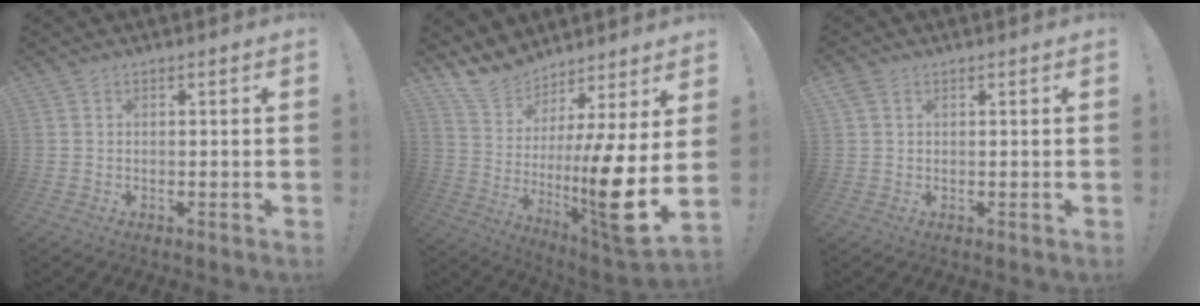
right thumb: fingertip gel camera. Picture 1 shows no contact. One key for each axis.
{"total": 13.0, "fx": 3.2, "fy": 1.1, "fz": 12.6, "tx": -0.226, "ty": -0.081, "tz": 0.058}
{"total": 2.1, "fx": 1.1, "fy": 1.3, "fz": 1.2, "tx": -0.020, "ty": 0.002, "tz": 0.020}